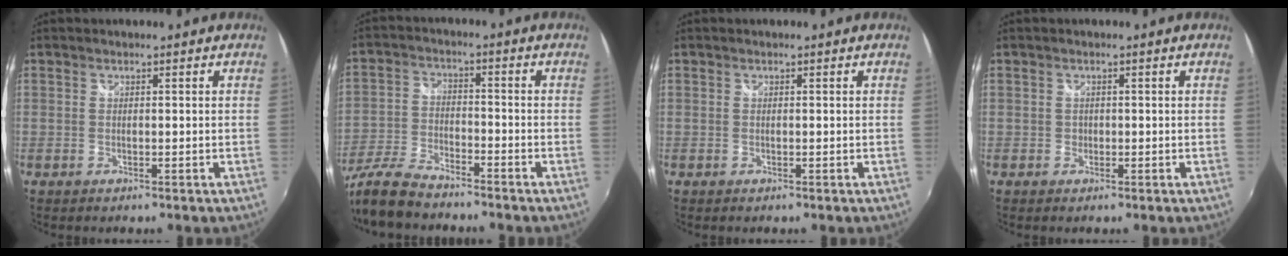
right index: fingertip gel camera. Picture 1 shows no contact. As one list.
[{"total": 11.5, "force": [-9.5, 3.2, 5.6], "torque": [-0.135, -0.016, -0.188]}, {"total": 0.0}, {"total": 0.9, "force": [-0.3, 0.8, 0.0], "torque": [0.001, 0.002, -0.002]}]